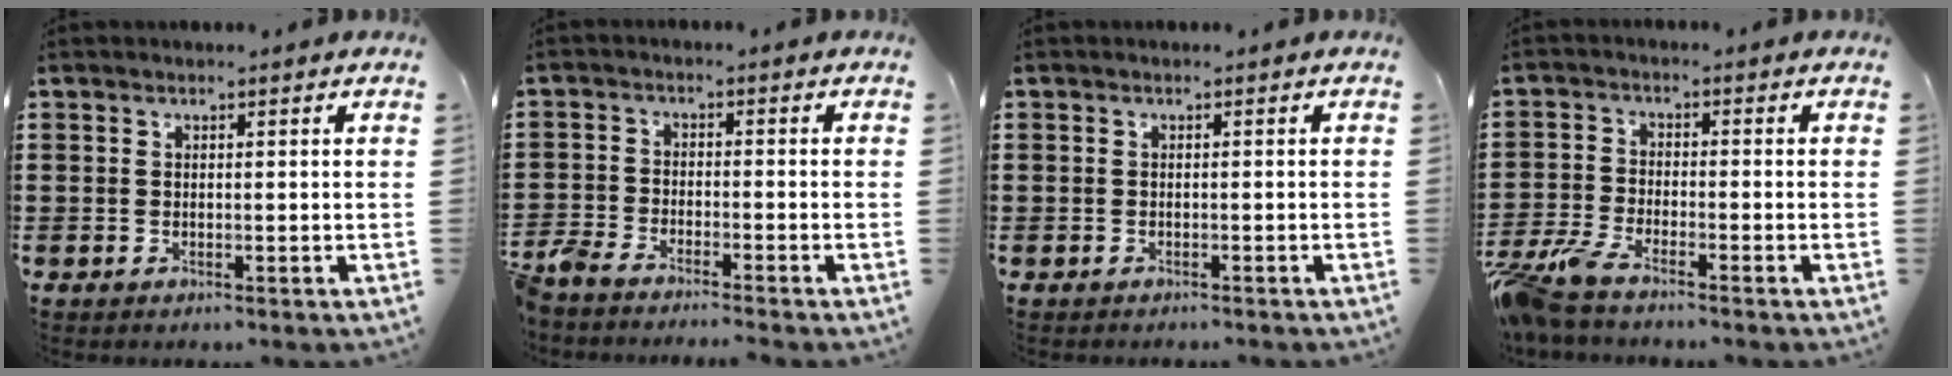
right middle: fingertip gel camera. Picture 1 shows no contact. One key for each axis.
{"total": 3.7, "fx": -3.6, "fy": 0.3, "fz": 0.8, "tx": -0.045, "ty": -0.007, "tz": -0.083}
{"total": 0.6, "fx": -0.5, "fy": 0.4, "fz": -0.1, "tx": 0.002, "ty": 0.004, "tz": -0.013}
{"total": 5.1, "fx": -4.4, "fy": 0.6, "fz": 2.6, "tx": -0.092, "ty": -0.020, "tz": -0.097}